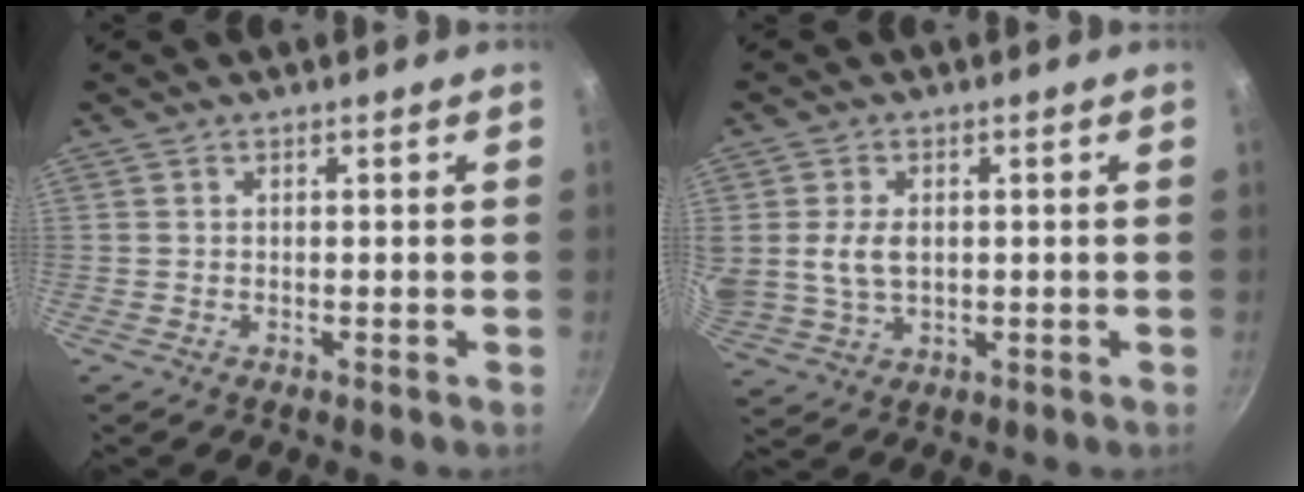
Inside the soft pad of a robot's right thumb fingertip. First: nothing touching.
{"total": 6.3, "force": [0.8, 4.2, 4.6], "torque": [-0.081, -0.006, 0.023]}